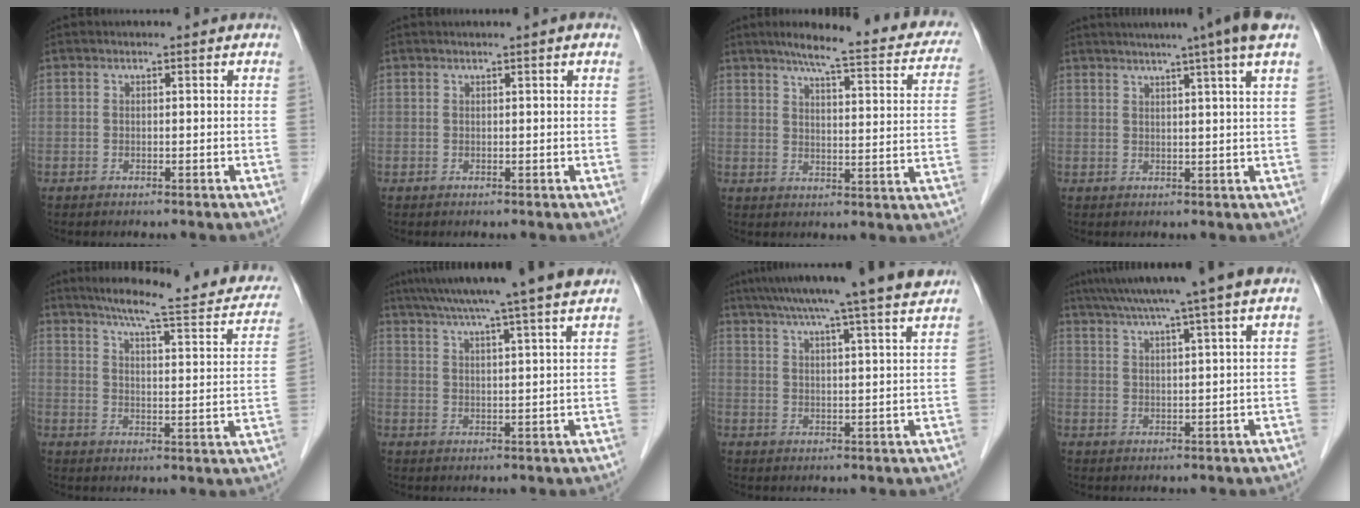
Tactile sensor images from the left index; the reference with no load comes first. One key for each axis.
{"total": 1.2, "fx": 0.7, "fy": -0.3, "fz": 1.0, "tx": -0.018, "ty": 0.002, "tz": 0.015}
{"total": 20.0, "fx": 16.2, "fy": 3.0, "fz": 11.2, "tx": -0.141, "ty": 0.002, "tz": 0.194}
{"total": 10.4, "fx": 7.3, "fy": -1.8, "fz": 7.2, "tx": -0.107, "ty": 0.016, "tz": 0.078}
{"total": 20.1, "fx": 16.5, "fy": 2.6, "fz": 11.2, "tx": -0.145, "ty": -0.006, "tz": 0.201}
{"total": 16.0, "fx": 13.3, "fy": -1.7, "fz": 8.7, "tx": -0.147, "ty": 0.010, "tz": 0.183}
{"total": 16.6, "fx": 13.8, "fy": -1.1, "fz": 9.2, "tx": -0.151, "ty": 0.016, "tz": 0.188}
{"total": 11.9, "fx": 9.3, "fy": -2.2, "fz": 7.1, "tx": -0.117, "ty": 0.013, "tz": 0.129}